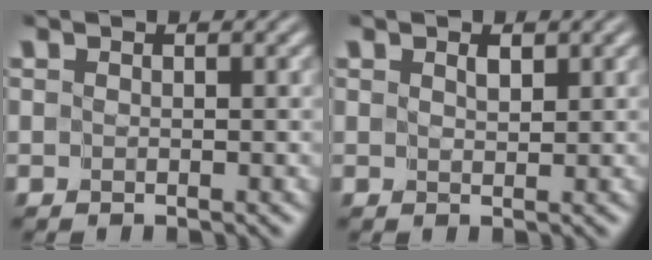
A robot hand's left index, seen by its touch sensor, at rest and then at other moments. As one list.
[{"total": 0.8, "force": [0.6, 0.2, 0.4], "torque": [-0.007, -0.004, 0.013]}]